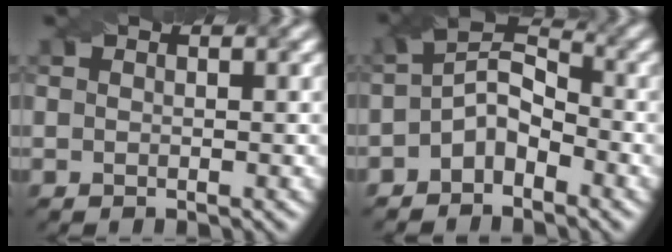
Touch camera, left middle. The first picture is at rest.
{"total": 4.0, "force": [-1.8, 2.4, 2.6], "torque": [-0.045, 0.008, -0.038]}